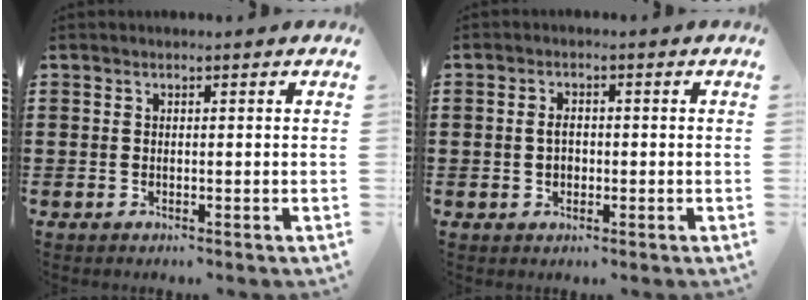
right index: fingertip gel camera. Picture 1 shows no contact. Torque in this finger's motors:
{"motor_torque": [1.06, 1.08, 0.06, 0.07]}